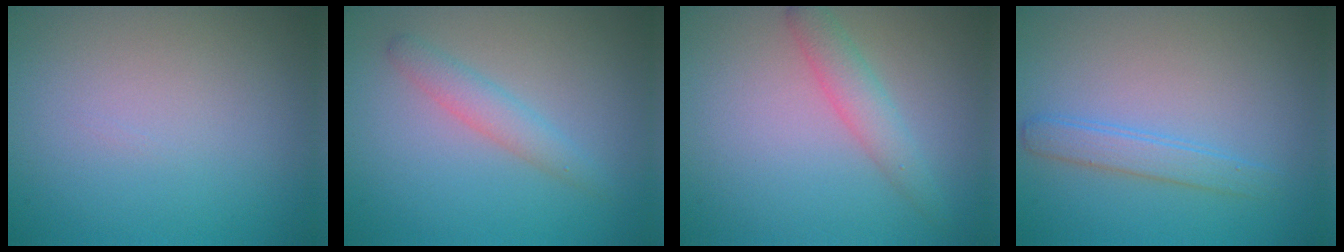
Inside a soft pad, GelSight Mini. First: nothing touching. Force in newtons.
{"total": 2.1, "press": 2.1, "slide": 0.1}
{"total": 1.7, "press": 1.7, "slide": 0.1}
{"total": 2.0, "press": 2.0, "slide": 0.0}